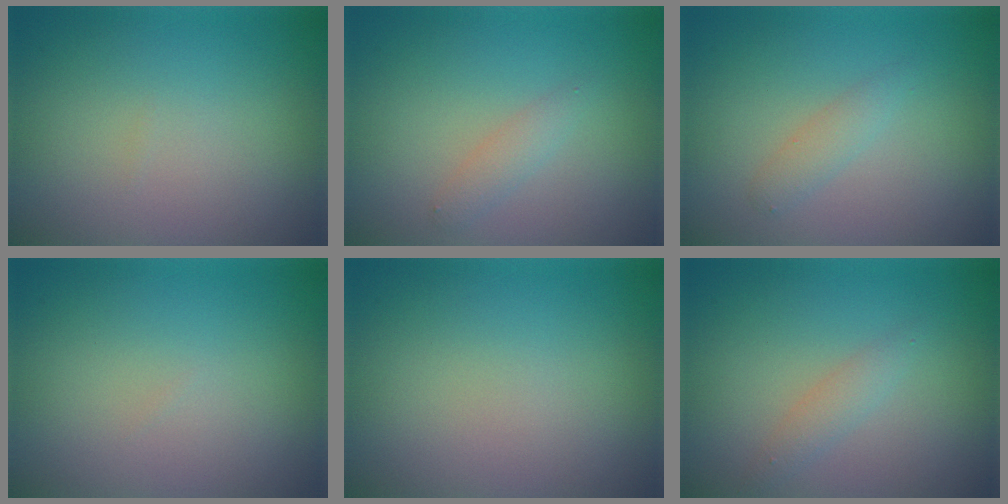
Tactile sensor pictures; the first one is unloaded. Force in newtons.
{"total": 1.3, "press": 1.3, "slide": 0.0}
{"total": 1.4, "press": 1.4, "slide": 0.0}
{"total": 0.0}
{"total": 0.0}
{"total": 1.4, "press": 1.4, "slide": 0.0}